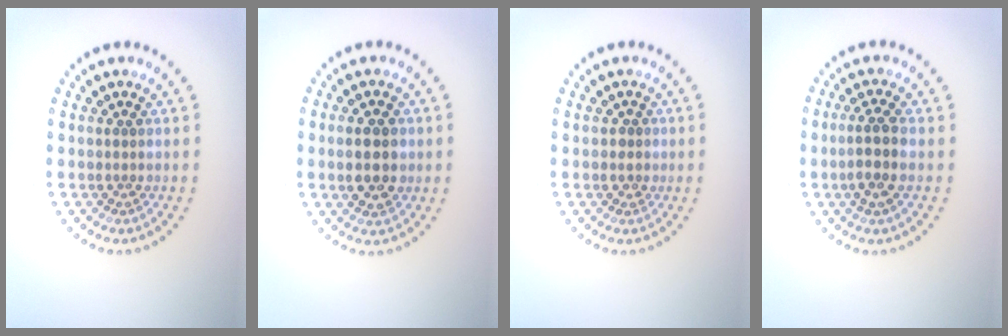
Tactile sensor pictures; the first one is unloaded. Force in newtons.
{"total": 4.3, "press": 4.3, "slide": 0.2}
{"total": 0.8, "press": 0.5, "slide": 0.6}
{"total": 2.8, "press": 2.4, "slide": 1.4}